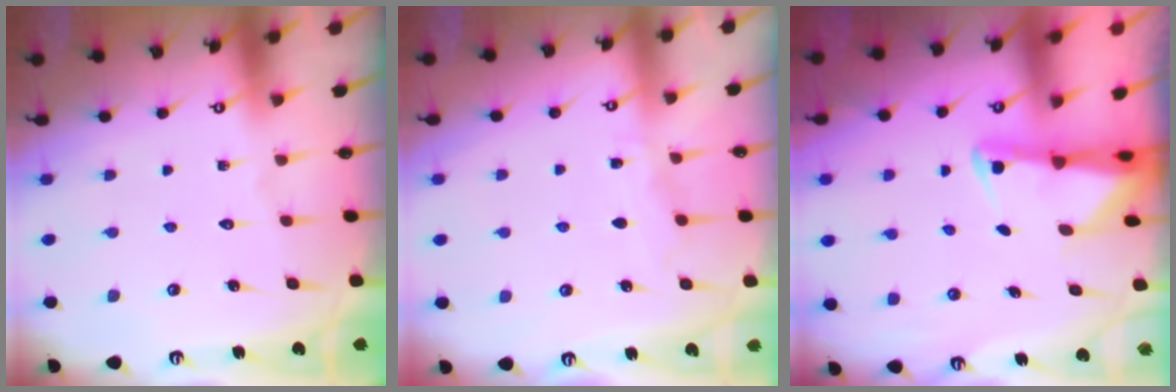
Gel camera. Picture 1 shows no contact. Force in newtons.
{"total": 5.0, "press": 5.0, "slide": 0.5}
{"total": 2.4, "press": 2.3, "slide": 0.5}